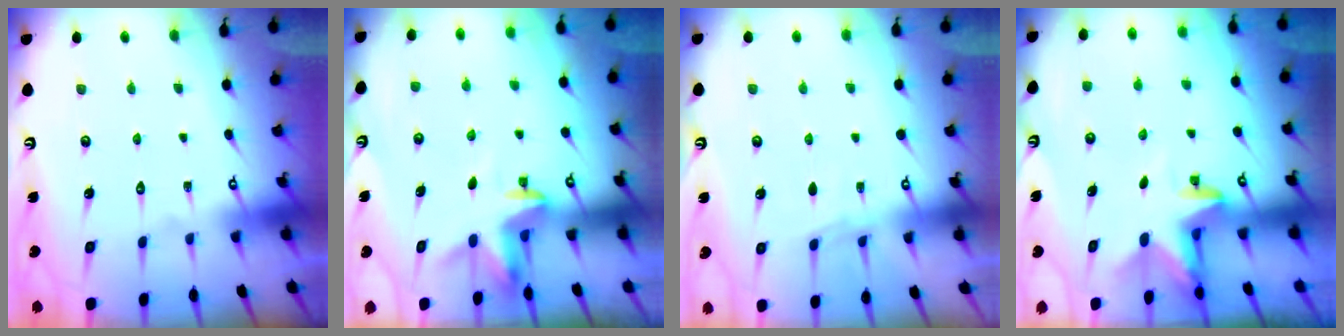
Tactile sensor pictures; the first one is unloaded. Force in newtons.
{"total": 3.5, "press": 3.5, "slide": 0.3}
{"total": 3.7, "press": 3.7, "slide": 0.6}
{"total": 2.9, "press": 2.9, "slide": 0.1}